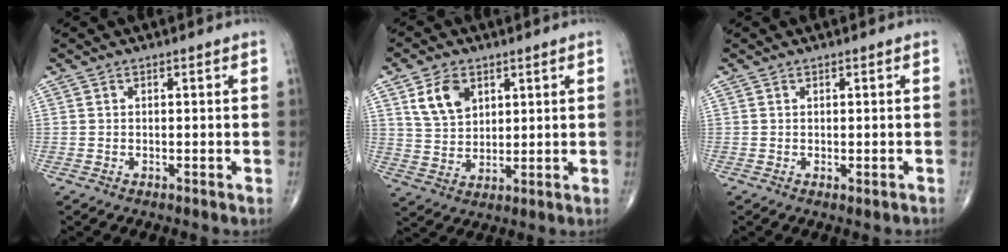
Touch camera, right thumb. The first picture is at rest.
{"total": 8.0, "force": [3.6, 5.4, 4.7], "torque": [-0.068, -0.017, 0.073]}
{"total": 0.7, "force": [-0.2, 0.2, 0.6], "torque": [-0.010, -0.004, -0.002]}